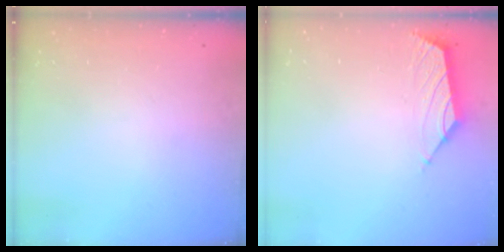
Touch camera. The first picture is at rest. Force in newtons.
{"total": 1.6, "press": 1.5, "slide": 0.7}